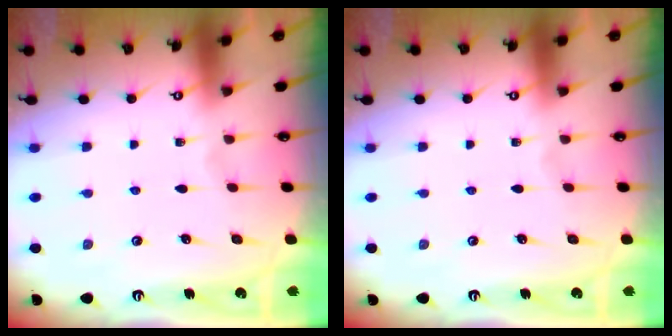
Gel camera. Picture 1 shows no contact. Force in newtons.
{"total": 0.0}